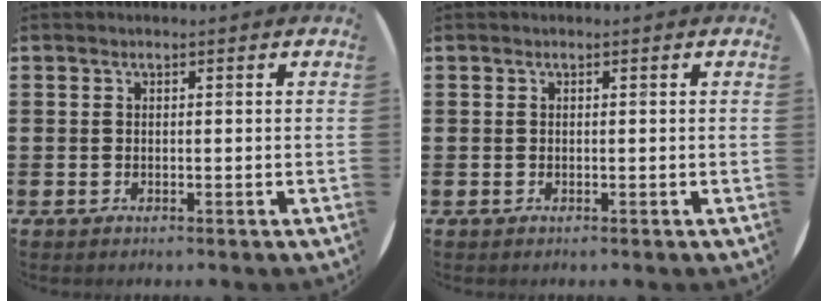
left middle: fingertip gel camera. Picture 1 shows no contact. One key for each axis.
{"total": 0.0}